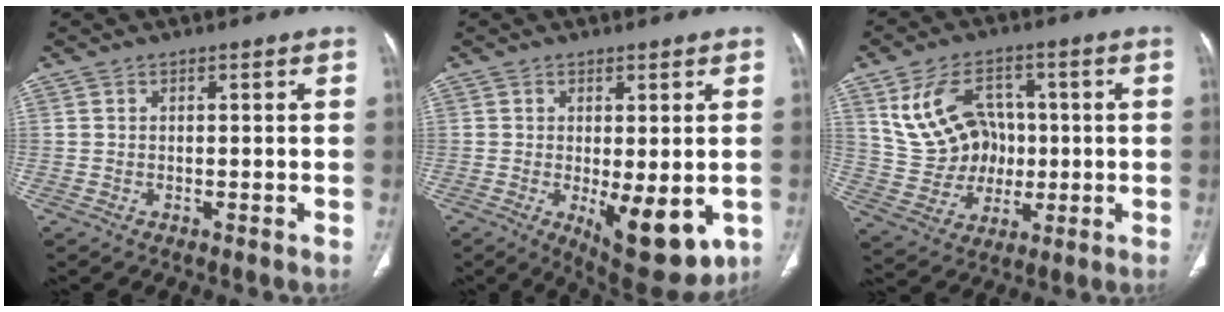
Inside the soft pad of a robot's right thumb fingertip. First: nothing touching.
{"total": 12.2, "force": [-3.0, 4.9, 10.8], "torque": [-0.134, -0.024, -0.027]}
{"total": 13.4, "force": [2.6, 10.8, 7.5], "torque": [-0.100, 0.009, 0.061]}